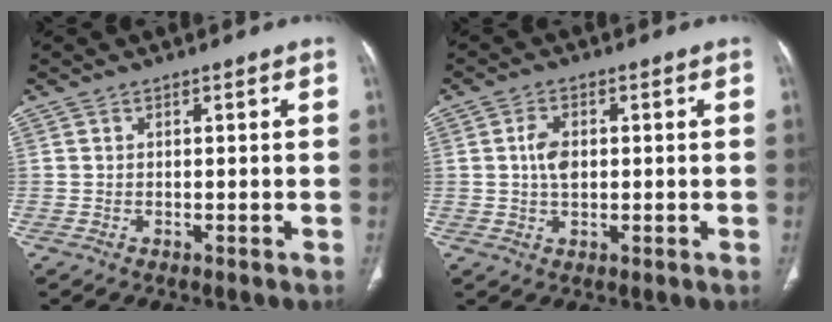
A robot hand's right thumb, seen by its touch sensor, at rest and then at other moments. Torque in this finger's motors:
{"motor_torque": [0.70, 0.67, 0.18, 0.17, 0.00]}